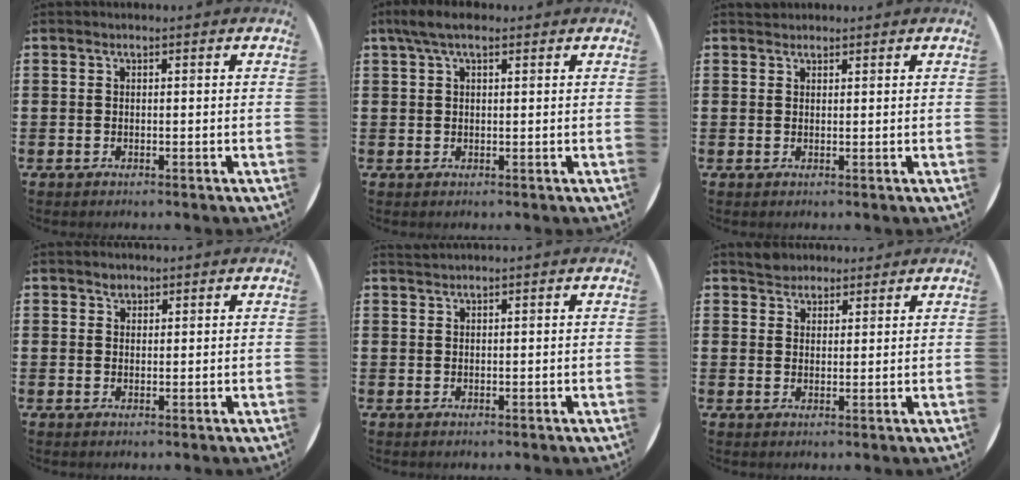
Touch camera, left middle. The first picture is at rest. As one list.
[{"total": 3.5, "force": [2.1, 1.3, 2.5], "torque": [-0.051, 0.009, 0.037]}, {"total": 0.9, "force": [0.9, 0.3, -0.2], "torque": [0.011, 0.000, 0.015]}, {"total": 1.3, "force": [1.0, 0.7, 0.1], "torque": [0.005, -0.001, 0.019]}, {"total": 0.7, "force": [0.7, -0.2, 0.0], "torque": [0.002, 0.001, 0.013]}, {"total": 2.8, "force": [2.6, 1.0, -0.2], "torque": [0.005, 0.000, 0.049]}]